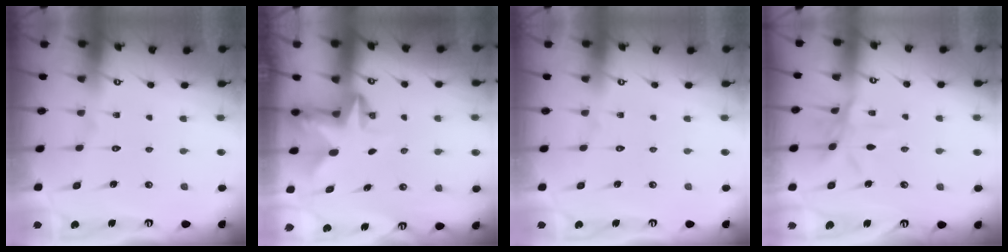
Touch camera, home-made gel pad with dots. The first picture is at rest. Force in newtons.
{"total": 2.8, "press": 2.8, "slide": 0.6}
{"total": 0.0}
{"total": 7.5, "press": 7.5, "slide": 0.4}